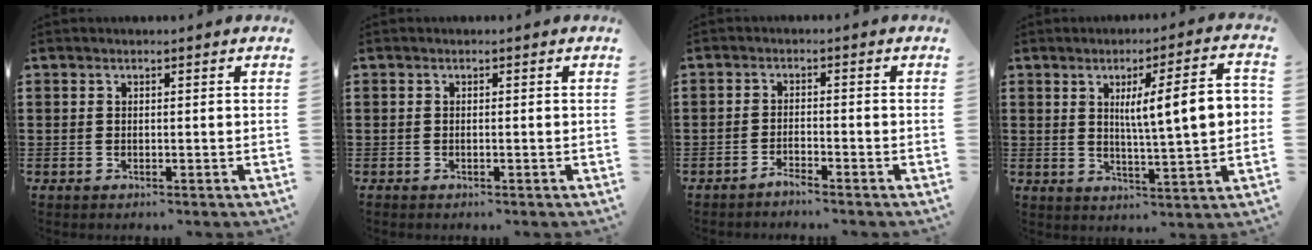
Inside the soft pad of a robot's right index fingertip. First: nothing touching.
{"total": 0.0}
{"total": 1.8, "force": [-1.8, -0.3, 0.1], "torque": [-0.004, 0.004, -0.035]}
{"total": 10.0, "force": [1.9, 1.7, 9.6], "torque": [-0.156, 0.000, 0.021]}